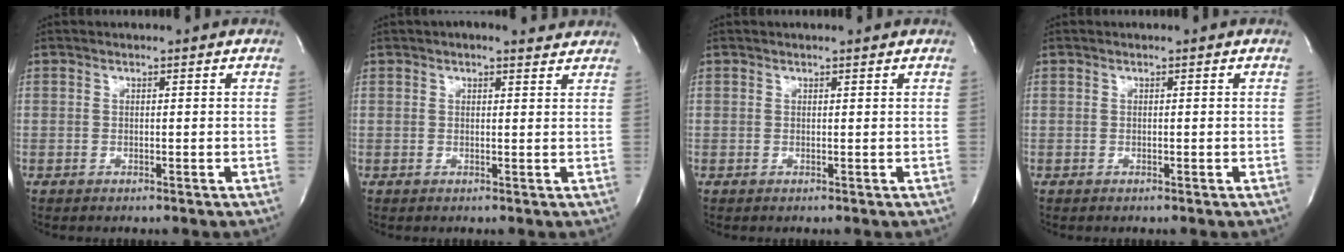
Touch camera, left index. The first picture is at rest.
{"total": 2.9, "force": [2.3, 1.1, 1.4], "torque": [-0.022, 0.009, 0.019]}
{"total": 0.0}
{"total": 0.7, "force": [-0.7, 0.0, 0.0], "torque": [0.003, -0.005, -0.012]}